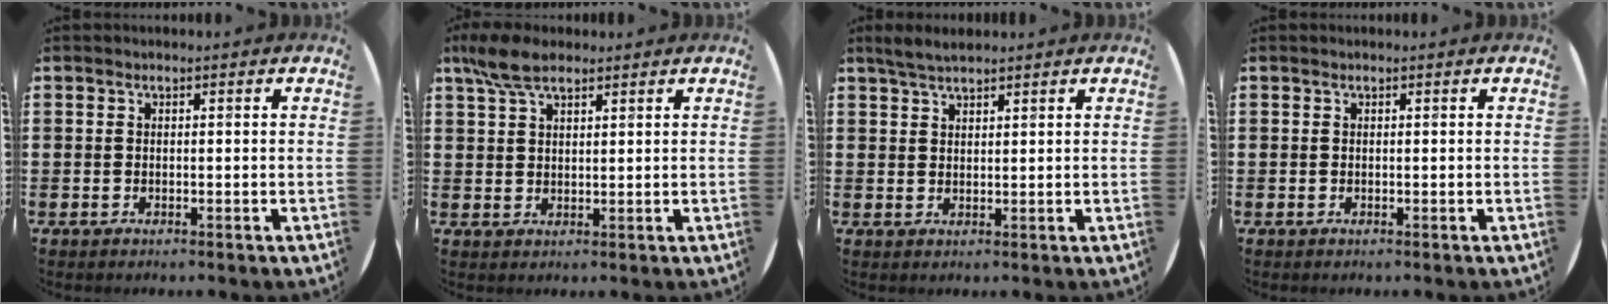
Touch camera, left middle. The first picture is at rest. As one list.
[{"total": 5.3, "force": [4.0, 2.0, 2.9], "torque": [-0.065, 0.002, 0.074]}, {"total": 2.7, "force": [2.4, 0.5, 1.1], "torque": [-0.025, 0.004, 0.045]}, {"total": 0.0}]